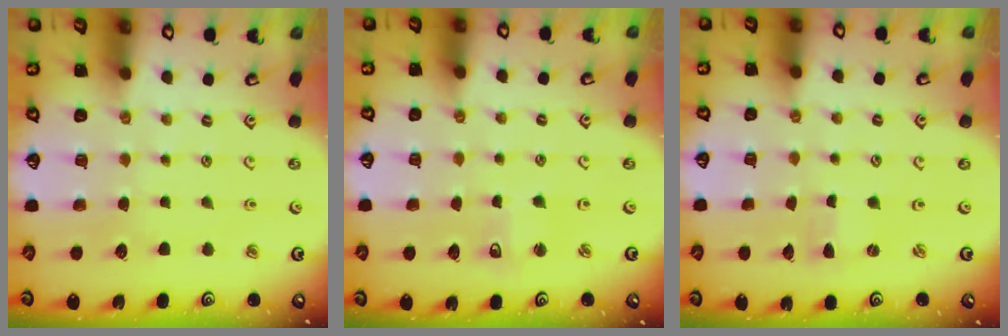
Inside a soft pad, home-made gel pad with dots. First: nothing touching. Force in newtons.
{"total": 4.0, "press": 3.9, "slide": 0.6}
{"total": 0.0}